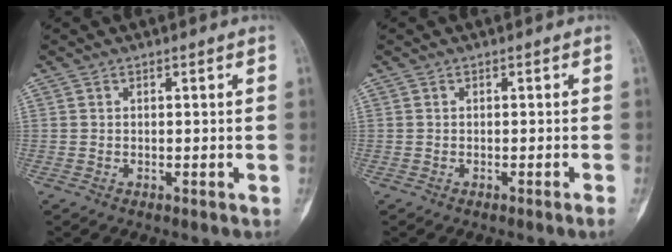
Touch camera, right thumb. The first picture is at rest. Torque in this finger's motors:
{"motor_torque": [0.47, 0.24, 0.29, -0.13, 0.09]}